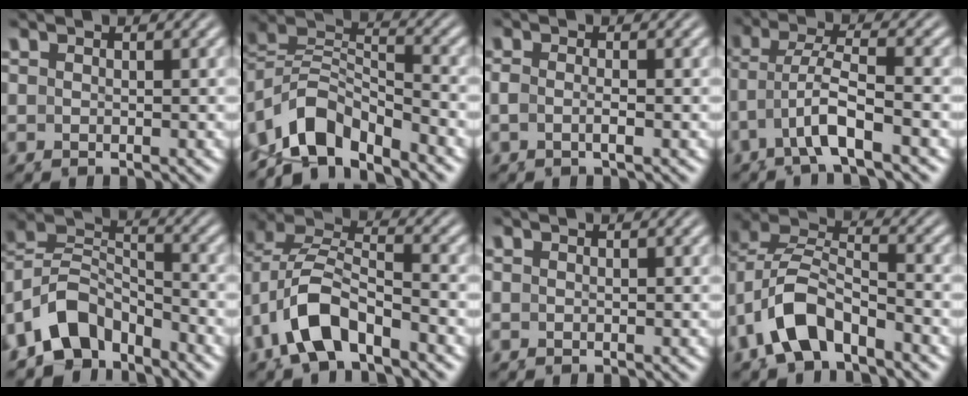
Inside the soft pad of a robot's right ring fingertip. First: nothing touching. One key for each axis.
{"total": 6.0, "fx": -1.9, "fy": 4.5, "fz": 3.5, "tx": -0.075, "ty": -0.011, "tz": -0.032}
{"total": 1.3, "fx": -0.1, "fy": 0.3, "fz": 1.3, "tx": -0.026, "ty": 0.002, "tz": -0.003}
{"total": 2.6, "fx": -0.3, "fy": 0.9, "fz": 2.4, "tx": -0.060, "ty": -0.006, "tz": 0.006}
{"total": 7.6, "fx": -2.4, "fy": 6.1, "fz": 3.7, "tx": -0.075, "ty": -0.020, "tz": -0.044}
{"total": 5.7, "fx": -0.8, "fy": 4.2, "fz": 3.7, "tx": -0.094, "ty": 0.001, "tz": -0.023}
{"total": 0.0}
{"total": 4.4, "fx": -1.3, "fy": 3.2, "fz": 2.8, "tx": -0.073, "ty": 0.000, "tz": -0.027}